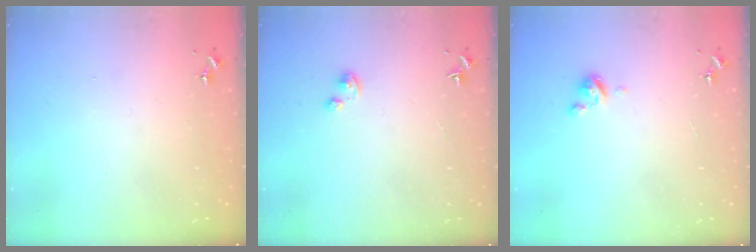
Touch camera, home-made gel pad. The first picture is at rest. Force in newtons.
{"total": 2.5, "press": 2.5, "slide": 0.2}
{"total": 4.8, "press": 4.8, "slide": 0.3}